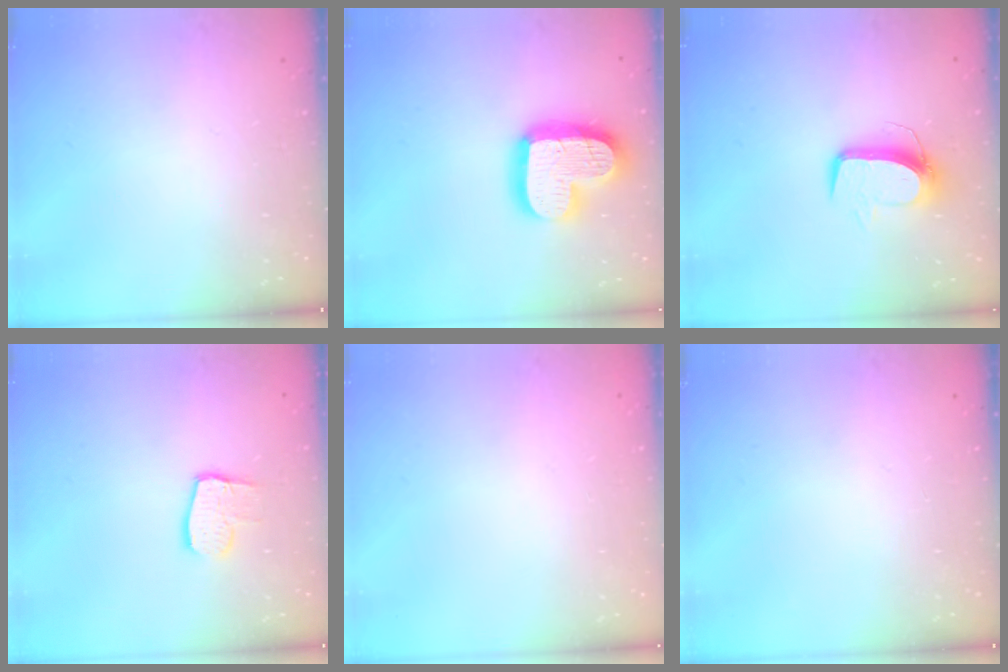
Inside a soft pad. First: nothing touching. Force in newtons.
{"total": 17.7, "press": 17.7, "slide": 1.5}
{"total": 10.0, "press": 10.0, "slide": 0.3}
{"total": 8.3, "press": 8.3, "slide": 0.7}
{"total": 0.0}
{"total": 0.0}